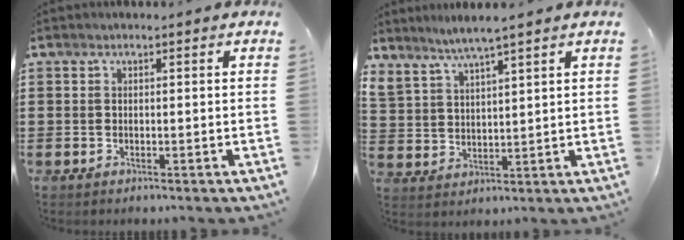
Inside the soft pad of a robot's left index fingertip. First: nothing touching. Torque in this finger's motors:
{"motor_torque": [1.09, -1.05, 0.49, 0.17]}